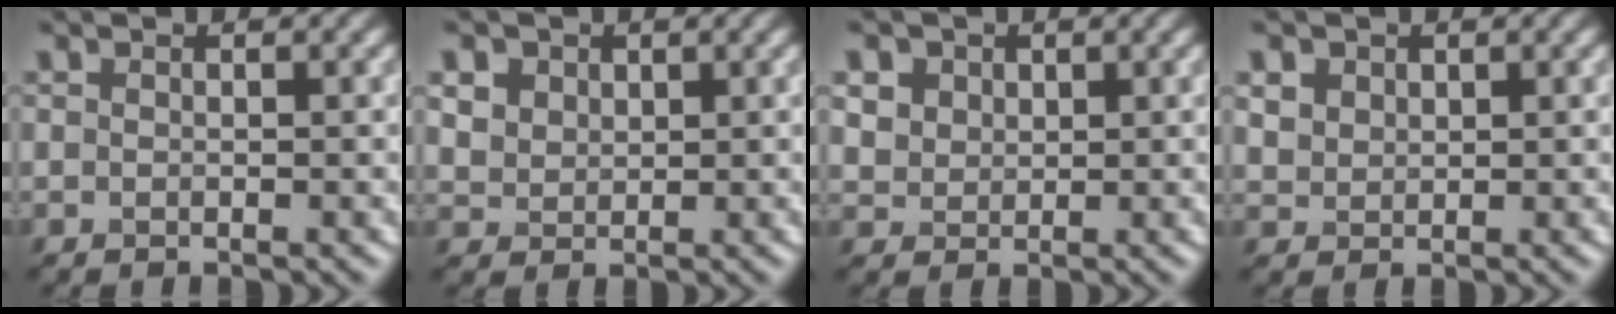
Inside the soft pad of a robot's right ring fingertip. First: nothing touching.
{"total": 4.4, "force": [2.4, 3.2, 1.9], "torque": [-0.065, 0.009, 0.048]}
{"total": 4.4, "force": [2.2, 3.3, 1.9], "torque": [-0.061, 0.009, 0.043]}
{"total": 2.6, "force": [1.5, 2.0, 1.0], "torque": [-0.032, 0.005, 0.033]}